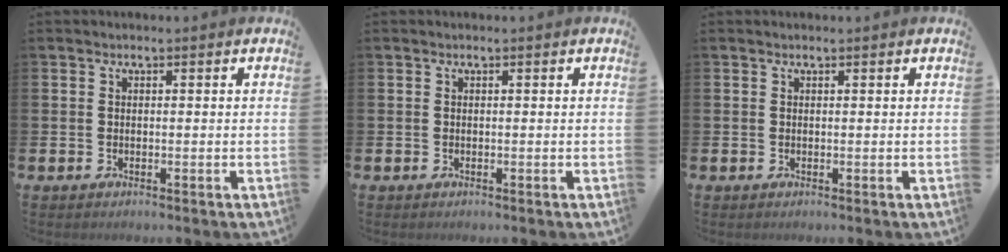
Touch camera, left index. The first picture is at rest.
{"total": 0.0}
{"total": 0.0}